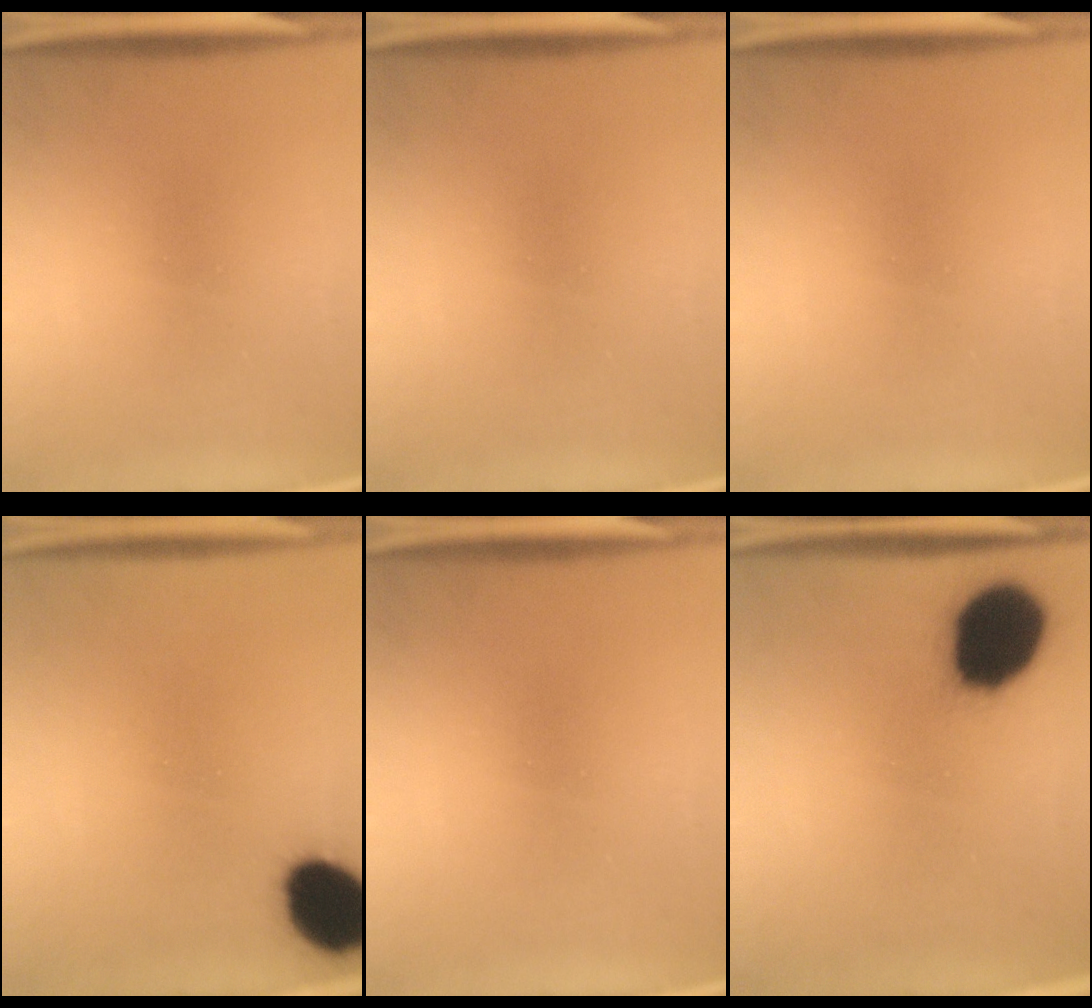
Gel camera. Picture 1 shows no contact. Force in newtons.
{"total": 0.0}
{"total": 0.0}
{"total": 12.0}
{"total": 0.0}
{"total": 19.4}